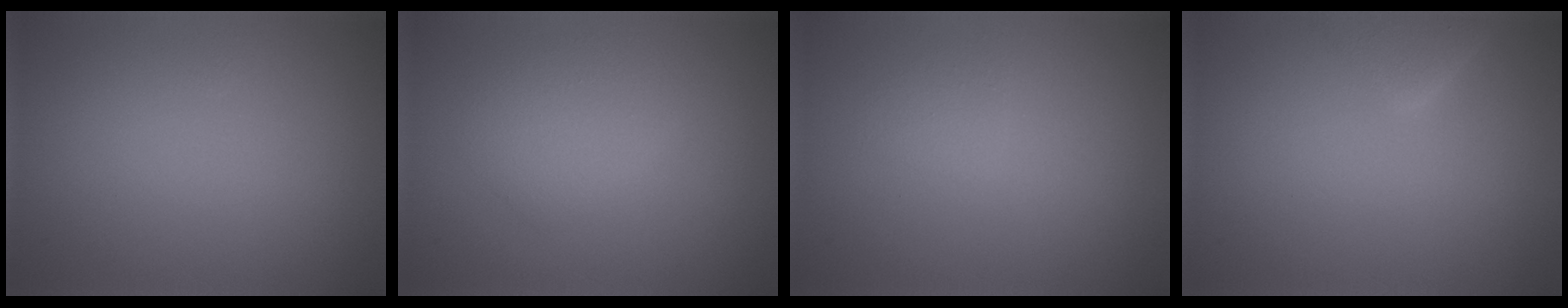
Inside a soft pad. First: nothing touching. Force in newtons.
{"total": 2.3, "press": 2.3, "slide": 0.0}
{"total": 1.1, "press": 1.1, "slide": 0.0}
{"total": 2.5, "press": 2.5, "slide": 0.2}